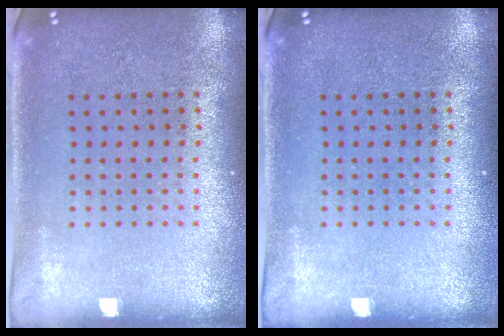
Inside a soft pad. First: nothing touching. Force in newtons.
{"total": 0.0}